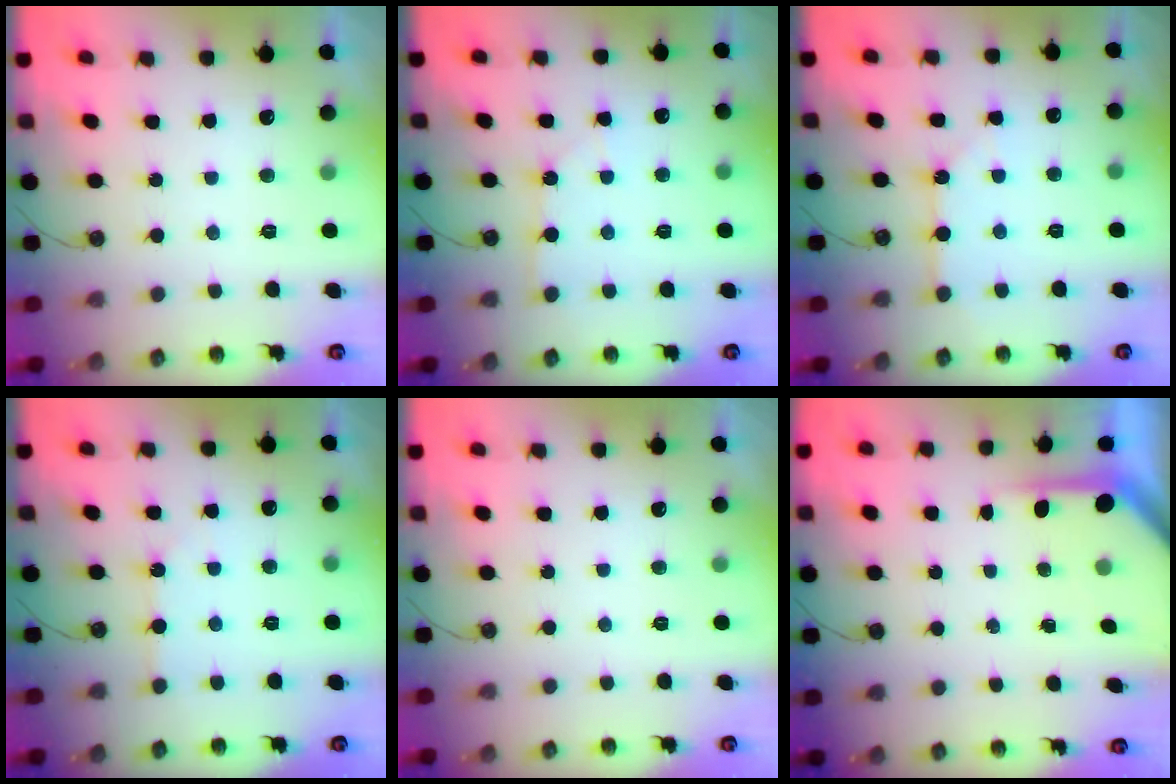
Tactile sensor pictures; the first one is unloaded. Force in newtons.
{"total": 5.9, "press": 5.8, "slide": 0.9}
{"total": 2.3, "press": 2.3, "slide": 0.3}
{"total": 2.9, "press": 2.8, "slide": 0.4}
{"total": 0.0}
{"total": 3.8, "press": 3.8, "slide": 0.3}